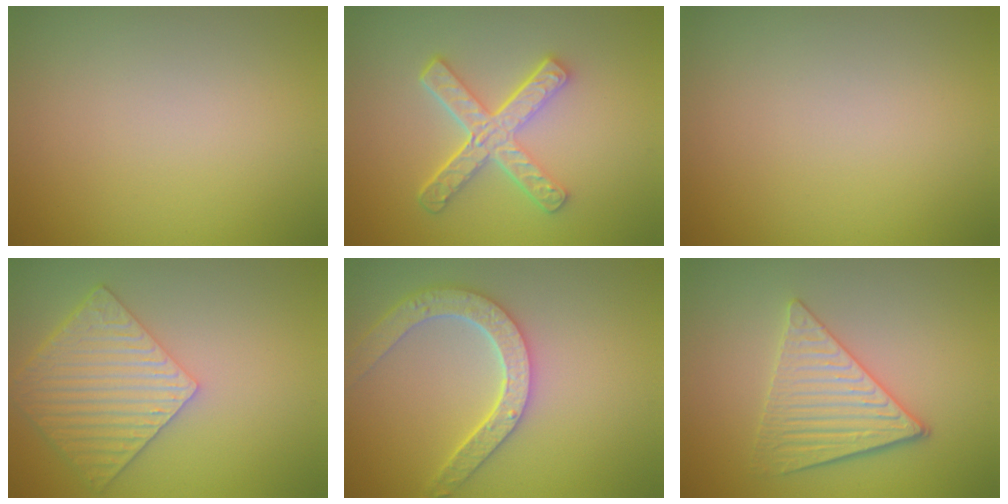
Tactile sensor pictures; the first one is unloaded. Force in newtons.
{"total": 5.2, "press": 3.6, "slide": 3.7}
{"total": 0.0}
{"total": 6.1, "press": 4.8, "slide": 3.8}
{"total": 4.7, "press": 4.0, "slide": 2.6}
{"total": 4.1, "press": 3.5, "slide": 2.1}